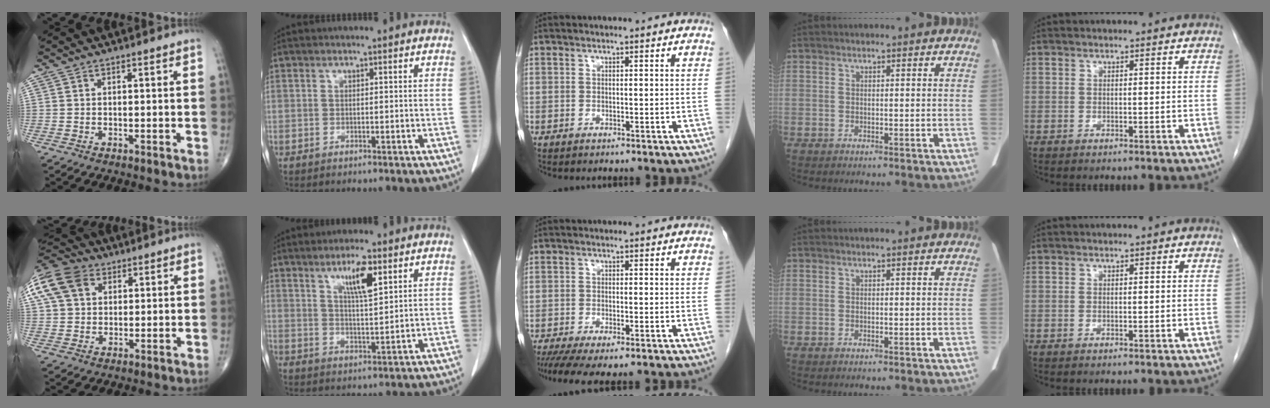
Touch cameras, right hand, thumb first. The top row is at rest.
{"thumb": {"total": 15.1, "force": [6.0, 10.9, 8.5], "torque": [-0.190, 0.024, 0.106]}, "index": {"total": 6.5, "force": [3.5, 0.9, 5.4], "torque": [-0.096, -0.004, 0.061]}, "middle": {"total": 7.9, "force": [-6.2, 1.2, 4.7], "torque": [-0.071, -0.017, -0.098]}}